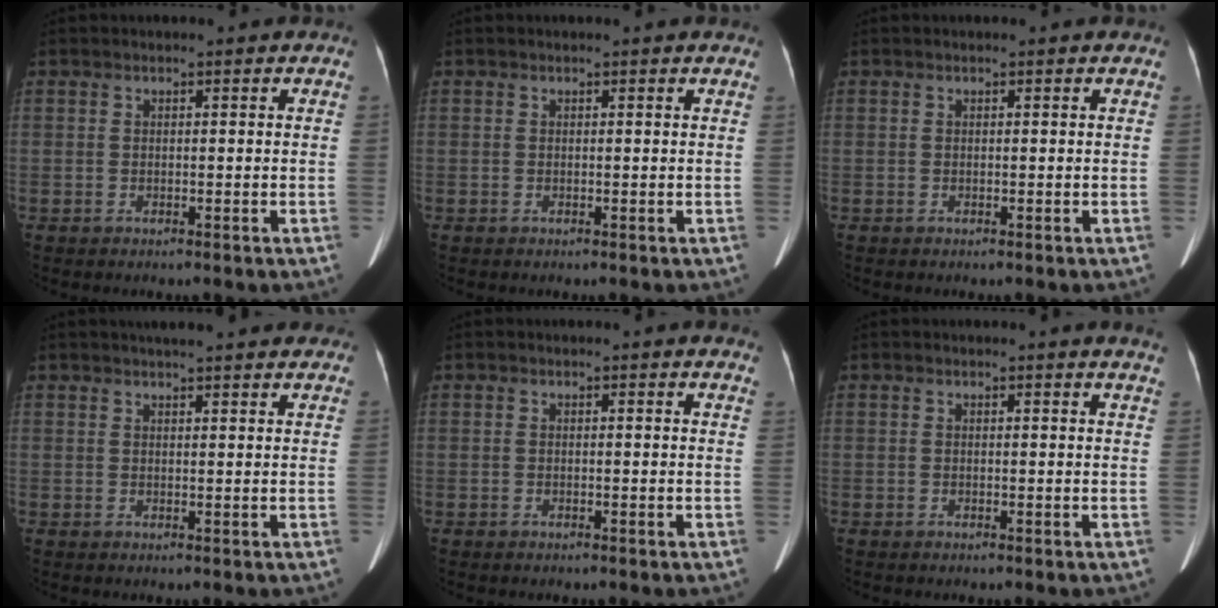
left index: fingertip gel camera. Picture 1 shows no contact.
{"total": 0.8, "force": [0.8, 0.1, 0.2], "torque": [-0.012, 0.010, 0.004]}
{"total": 0.0}
{"total": 12.2, "force": [10.7, 2.0, 5.6], "torque": [-0.067, 0.026, 0.123]}
{"total": 4.8, "force": [4.5, 1.0, 1.4], "torque": [-0.009, -0.002, 0.024]}
{"total": 5.0, "force": [4.7, -0.3, 1.6], "torque": [-0.015, -0.013, 0.025]}